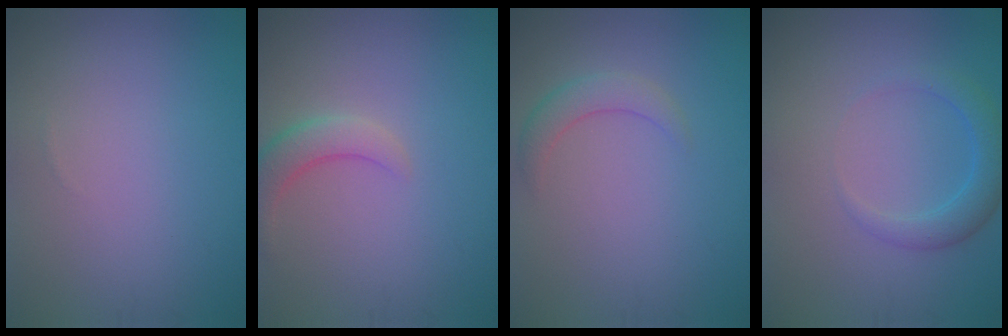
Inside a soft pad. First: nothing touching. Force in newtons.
{"total": 2.9, "press": 2.8, "slide": 0.3}
{"total": 2.0, "press": 2.0, "slide": 0.0}
{"total": 2.6, "press": 2.6, "slide": 0.2}